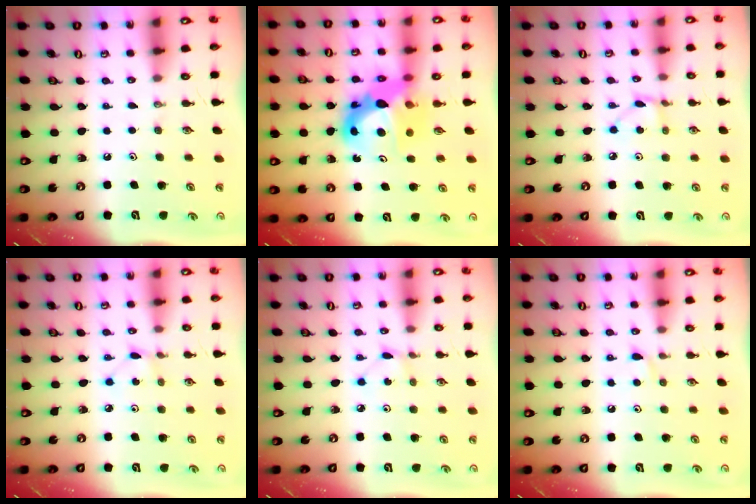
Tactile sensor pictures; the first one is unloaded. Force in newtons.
{"total": 12.7, "press": 12.6, "slide": 1.2}
{"total": 2.8, "press": 2.8, "slide": 0.4}
{"total": 1.2, "press": 1.2, "slide": 0.1}
{"total": 1.2, "press": 1.2, "slide": 0.1}
{"total": 5.4, "press": 5.3, "slide": 0.8}